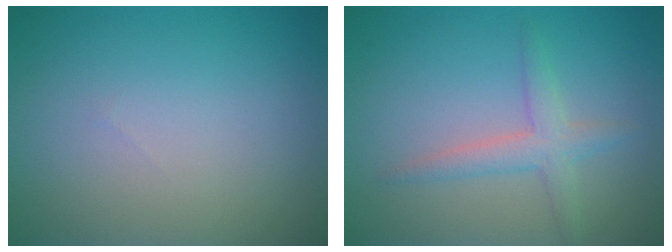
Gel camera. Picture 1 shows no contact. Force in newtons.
{"total": 2.4, "press": 2.4, "slide": 0.1}